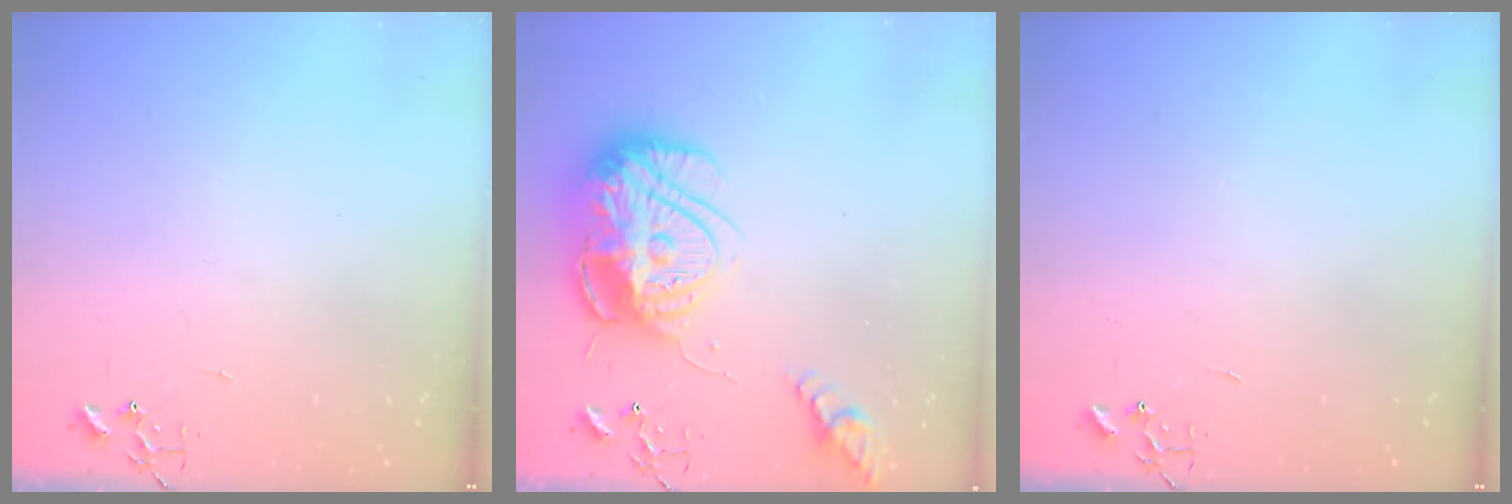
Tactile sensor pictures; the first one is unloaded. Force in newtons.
{"total": 24.2, "press": 24.1, "slide": 2.0}
{"total": 0.0}